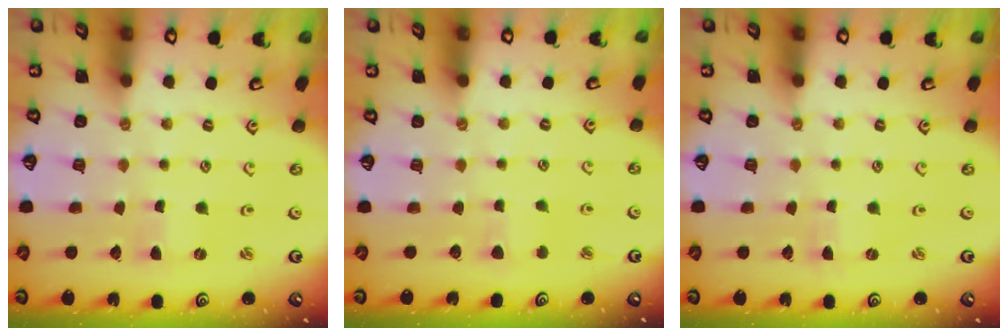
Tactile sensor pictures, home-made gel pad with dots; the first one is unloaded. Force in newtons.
{"total": 3.2, "press": 3.1, "slide": 0.6}
{"total": 0.0}